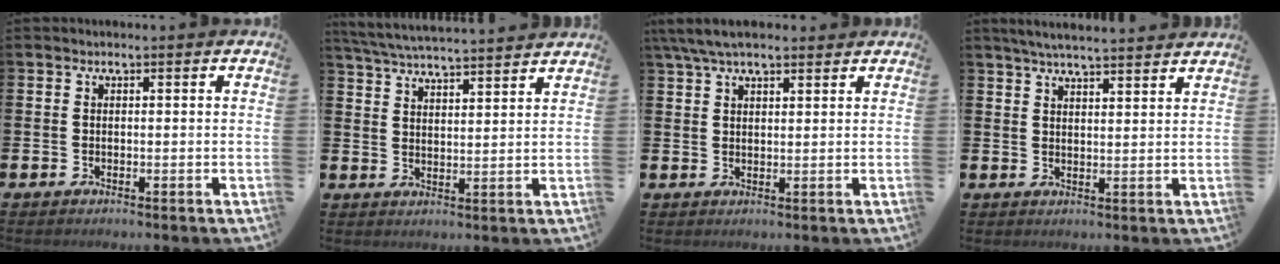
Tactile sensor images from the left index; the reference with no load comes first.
{"total": 5.4, "force": [5.4, -0.1, 0.8], "torque": [-0.036, -0.035, 0.095]}
{"total": 5.3, "force": [4.5, 1.6, 2.4], "torque": [-0.057, -0.006, 0.083]}
{"total": 4.7, "force": [4.5, -0.1, 1.1], "torque": [-0.028, -0.018, 0.081]}